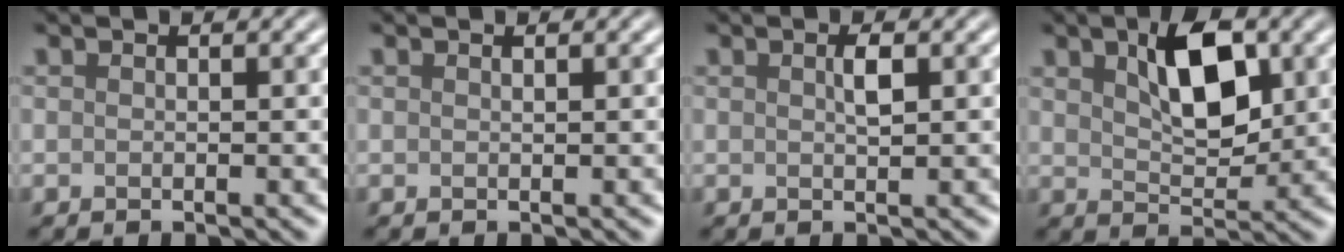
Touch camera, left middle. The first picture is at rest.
{"total": 0.0}
{"total": 0.9, "force": [0.1, 0.1, 0.9], "torque": [-0.018, 0.000, 0.006]}
{"total": 5.2, "force": [1.7, 2.5, 4.2], "torque": [-0.077, 0.002, 0.034]}